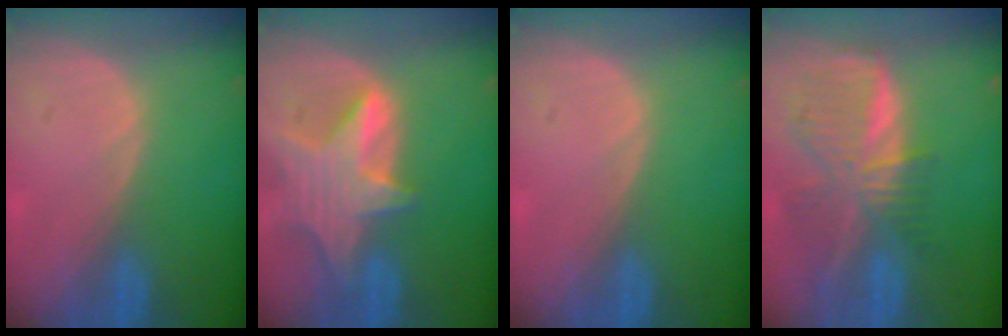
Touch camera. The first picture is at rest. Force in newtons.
{"total": 8.5, "press": 7.5, "slide": 3.9}
{"total": 0.0}
{"total": 9.1, "press": 8.0, "slide": 4.5}